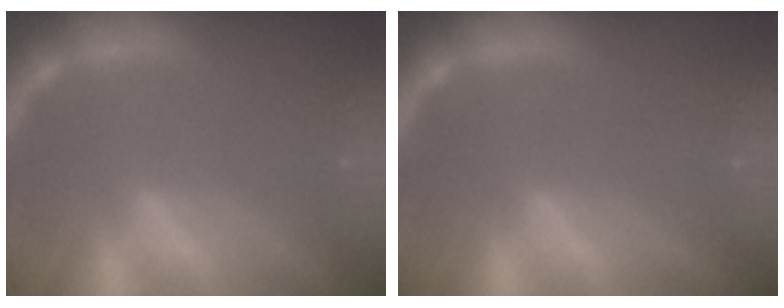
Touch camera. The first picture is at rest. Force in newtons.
{"total": 0.0}